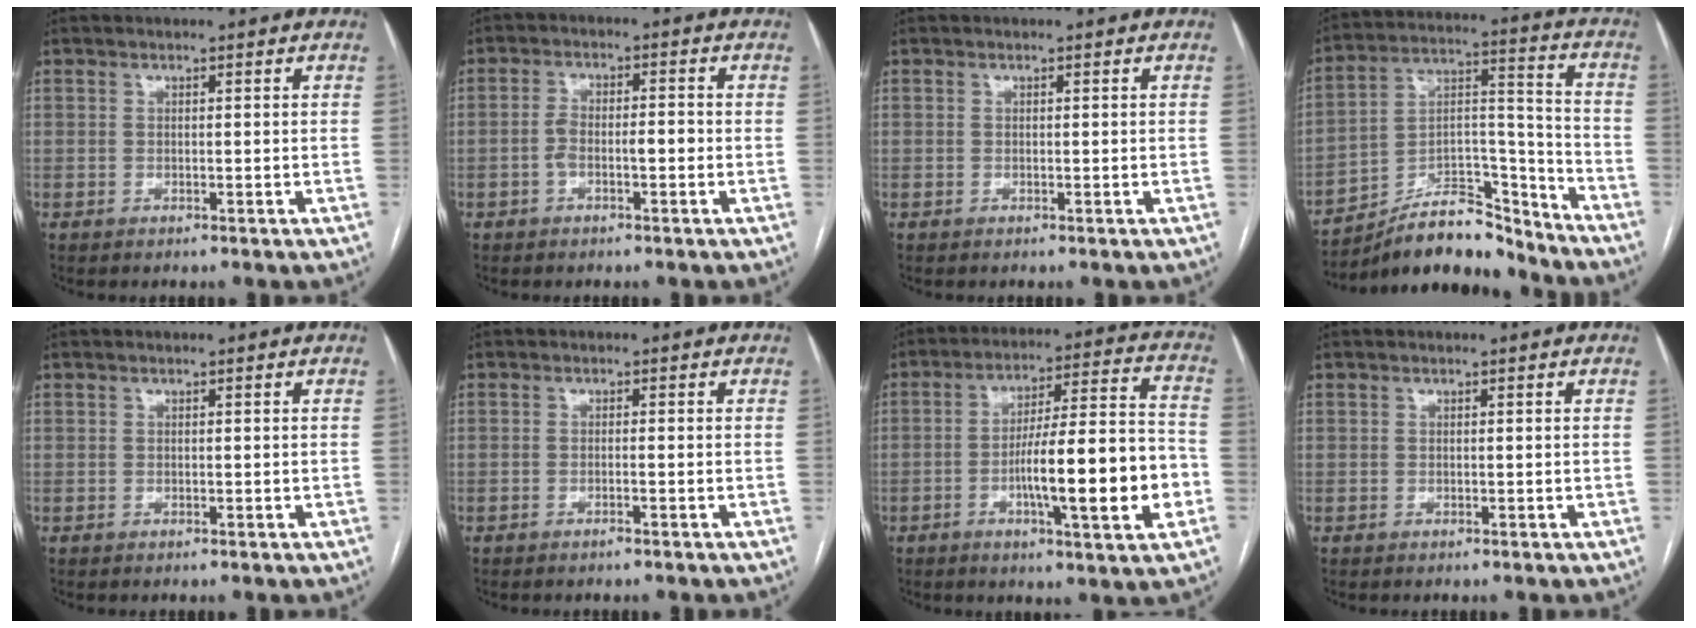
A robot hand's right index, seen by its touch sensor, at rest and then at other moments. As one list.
[{"total": 4.1, "force": [-1.2, 1.5, 3.6], "torque": [-0.068, 0.020, -0.017]}, {"total": 0.0}, {"total": 16.5, "force": [-14.5, 4.8, 6.1], "torque": [-0.097, 0.046, -0.244]}, {"total": 0.0}, {"total": 0.9, "force": [-0.6, -0.1, 0.6], "torque": [-0.013, 0.000, -0.010]}, {"total": 16.6, "force": [-4.5, 1.5, 16.0], "torque": [-0.253, 0.009, -0.067]}, {"total": 0.0}]